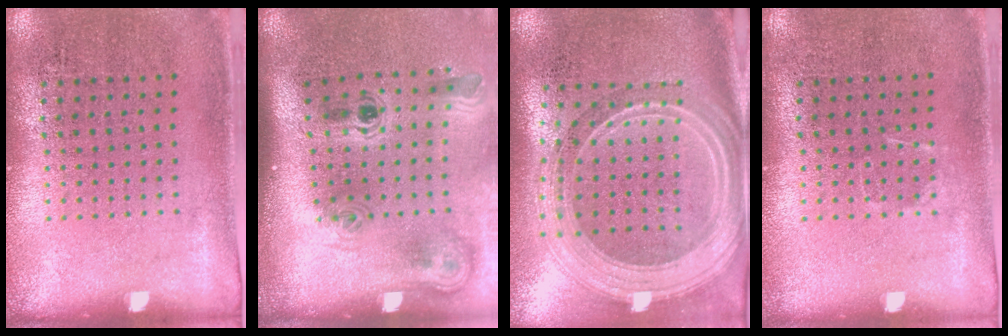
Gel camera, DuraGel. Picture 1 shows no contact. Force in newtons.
{"total": 2.3, "press": 1.5, "slide": 1.7}
{"total": 2.8, "press": 2.3, "slide": 1.6}
{"total": 0.5, "press": 0.5, "slide": 0.2}